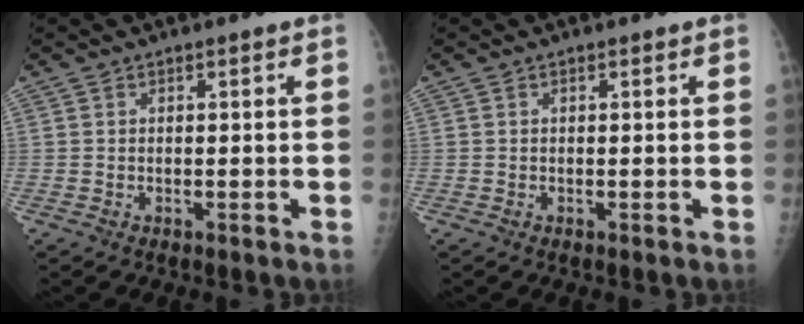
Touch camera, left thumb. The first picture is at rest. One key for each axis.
{"total": 0.0}